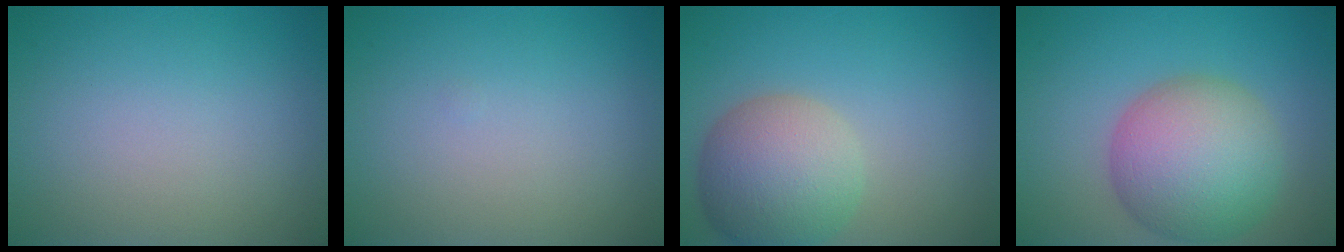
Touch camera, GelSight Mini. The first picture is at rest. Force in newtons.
{"total": 0.0}
{"total": 7.0, "press": 7.0, "slide": 0.3}
{"total": 8.8, "press": 8.8, "slide": 0.4}